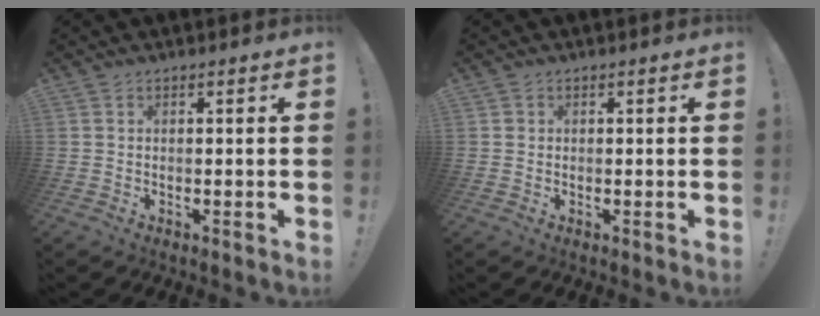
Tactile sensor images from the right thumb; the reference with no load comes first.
{"total": 0.7, "force": [0.2, 0.6, 0.0], "torque": [0.007, -0.002, 0.003]}